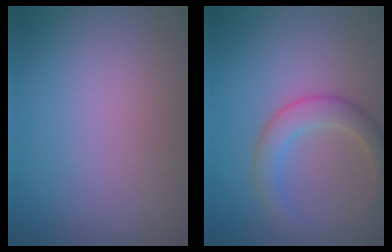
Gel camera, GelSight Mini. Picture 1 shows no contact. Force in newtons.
{"total": 3.1, "press": 3.1, "slide": 0.2}